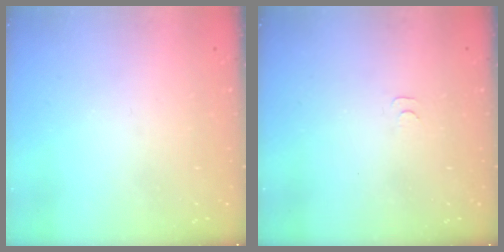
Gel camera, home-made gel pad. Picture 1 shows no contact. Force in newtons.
{"total": 3.1, "press": 3.1, "slide": 0.4}